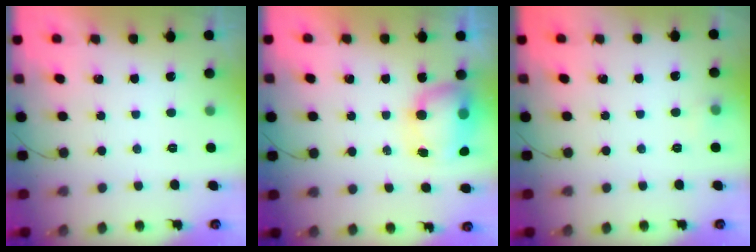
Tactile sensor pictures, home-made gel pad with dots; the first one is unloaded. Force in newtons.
{"total": 8.8, "press": 8.6, "slide": 1.9}
{"total": 4.8, "press": 4.7, "slide": 1.2}